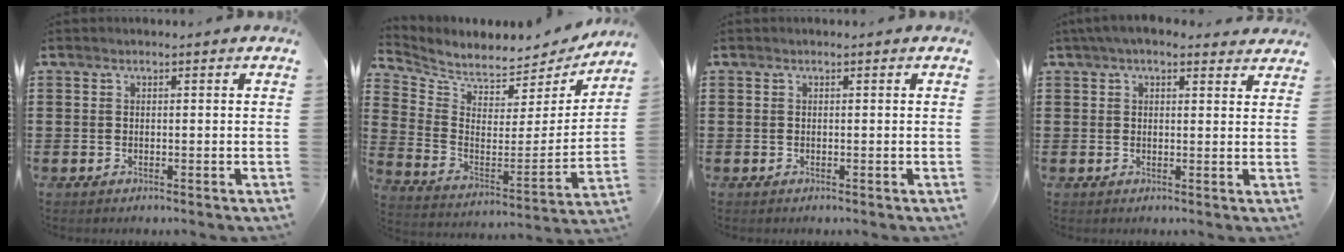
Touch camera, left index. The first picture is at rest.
{"total": 4.7, "force": [4.6, 1.1, 0.2], "torque": [-0.037, -0.055, 0.077]}
{"total": 0.0}
{"total": 3.7, "force": [2.8, 1.4, 1.8], "torque": [-0.044, 0.000, 0.052]}